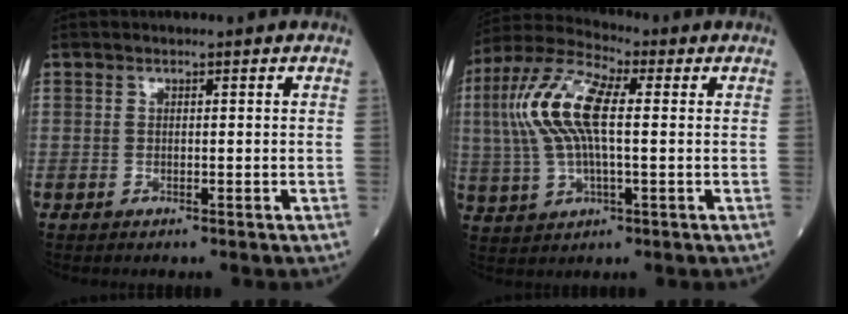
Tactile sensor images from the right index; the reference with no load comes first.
{"total": 12.6, "force": [1.7, 4.0, 11.9], "torque": [-0.272, 0.026, 0.029]}